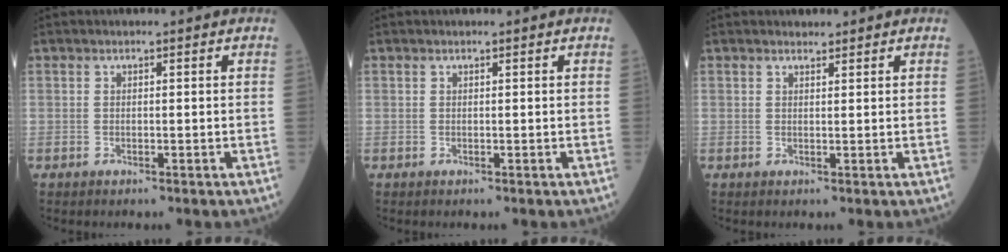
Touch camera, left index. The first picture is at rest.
{"total": 0.0}
{"total": 1.1, "force": [1.0, 0.3, 0.1], "torque": [-0.010, 0.002, 0.016]}